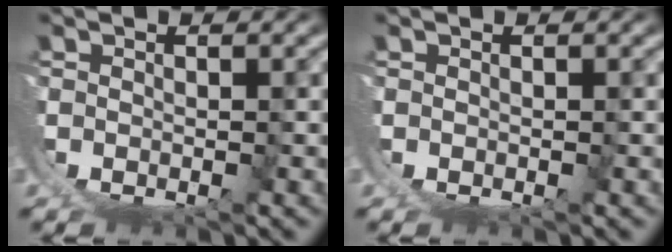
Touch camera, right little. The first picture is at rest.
{"total": 0.0}